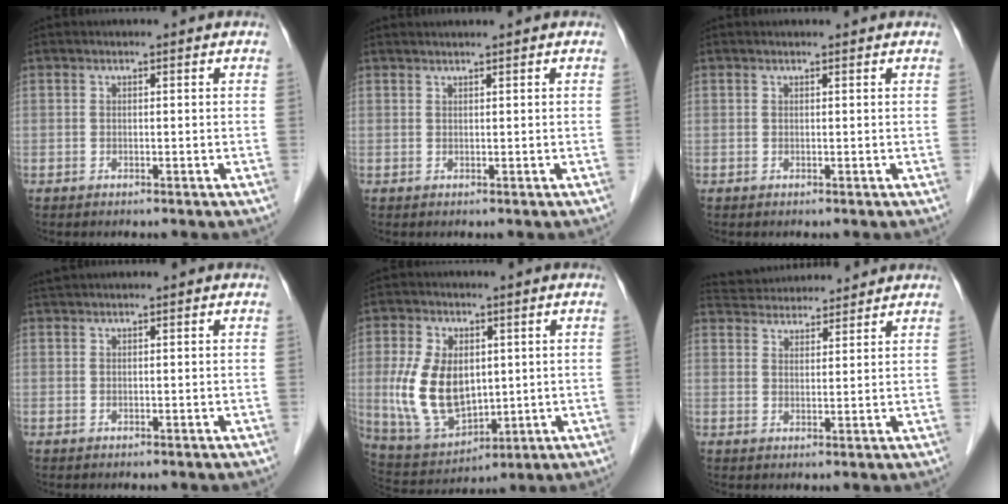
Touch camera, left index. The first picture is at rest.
{"total": 1.3, "force": [1.2, -0.2, 0.5], "torque": [-0.006, 0.013, 0.025]}
{"total": 0.9, "force": [0.8, 0.1, 0.2], "torque": [-0.010, 0.010, 0.014]}
{"total": 0.8, "force": [0.7, -0.2, 0.3], "torque": [-0.011, 0.011, 0.021]}
{"total": 11.8, "force": [0.8, 7.2, 9.2], "torque": [-0.196, -0.001, 0.038]}
{"total": 9.8, "force": [9.4, 1.7, 1.9], "torque": [-0.036, 0.033, 0.146]}